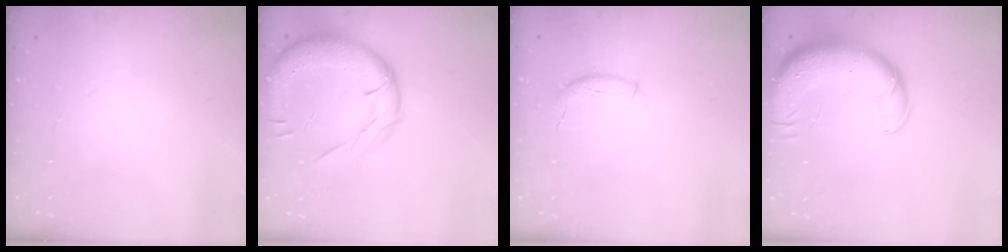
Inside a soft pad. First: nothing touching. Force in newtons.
{"total": 16.4, "press": 16.2, "slide": 2.5}
{"total": 7.4, "press": 7.3, "slide": 1.2}
{"total": 13.5, "press": 13.1, "slide": 3.4}